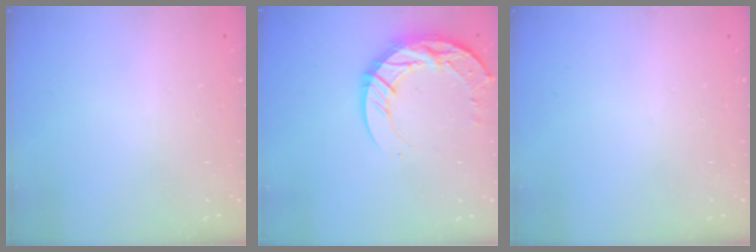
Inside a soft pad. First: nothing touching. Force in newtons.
{"total": 13.1, "press": 13.1, "slide": 1.1}
{"total": 0.0}